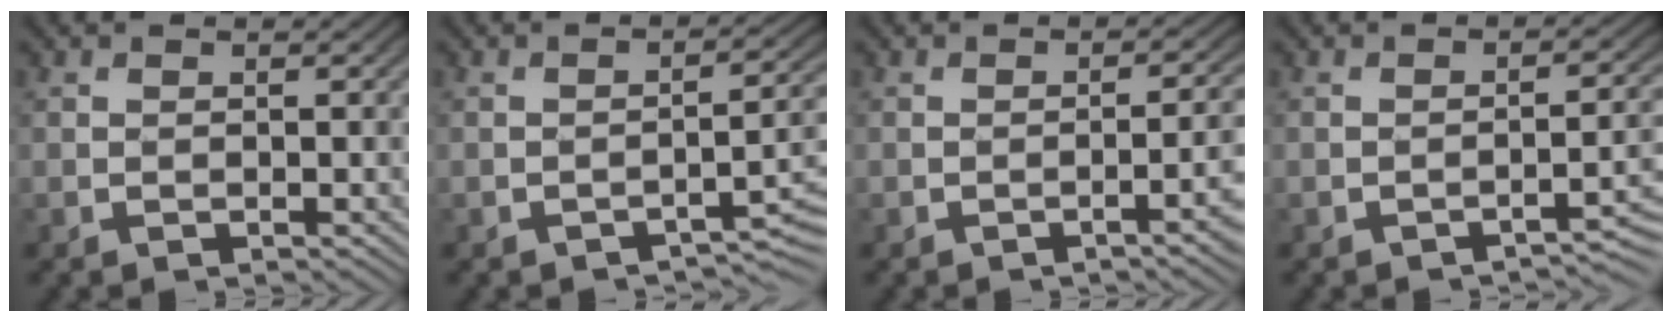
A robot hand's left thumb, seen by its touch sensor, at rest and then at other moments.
{"total": 4.0, "force": [-2.7, 0.9, 2.8], "torque": [-0.034, 0.012, -0.040]}
{"total": 5.1, "force": [-1.8, 1.2, 4.6], "torque": [-0.046, 0.013, -0.030]}
{"total": 4.1, "force": [-2.5, 0.9, 3.1], "torque": [-0.034, 0.013, -0.041]}